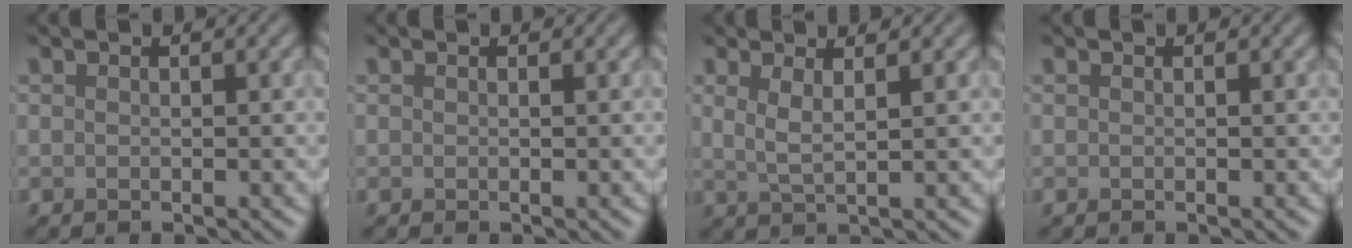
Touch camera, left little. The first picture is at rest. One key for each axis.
{"total": 0.0}
{"total": 2.2, "fx": 0.9, "fy": 0.5, "fz": 1.9, "tx": -0.035, "ty": -0.003, "tz": 0.018}
{"total": 0.0}